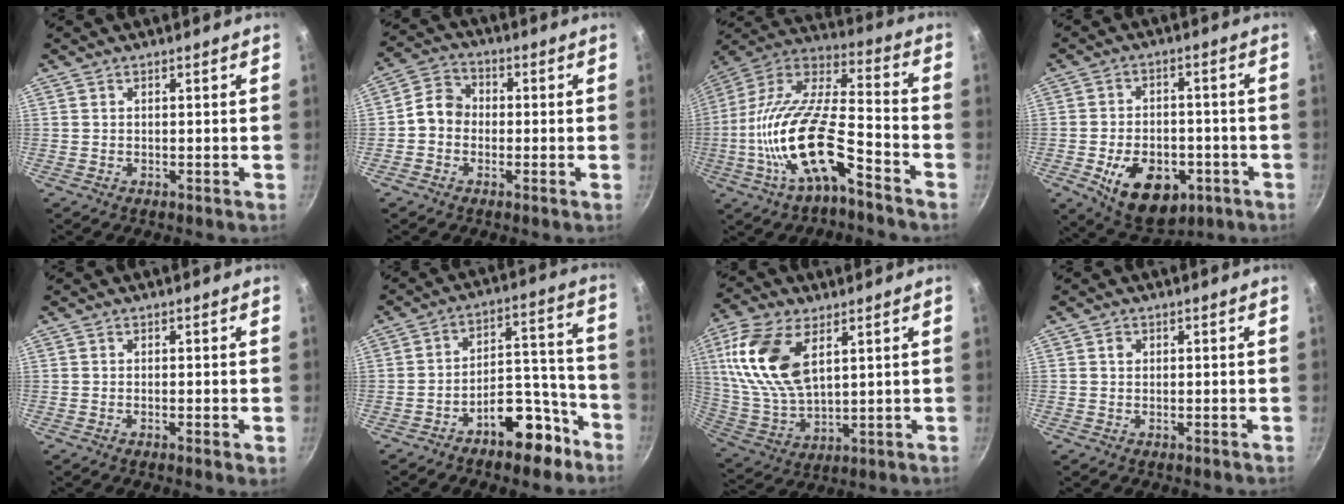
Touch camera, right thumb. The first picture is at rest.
{"total": 6.0, "force": [-0.9, 5.1, 3.1], "torque": [-0.027, 0.020, -0.035]}
{"total": 20.6, "force": [-8.5, 7.5, 17.1], "torque": [-0.315, 0.055, -0.173]}
{"total": 14.7, "force": [-5.3, 9.5, 9.8], "torque": [-0.123, 0.015, -0.068]}
{"total": 1.5, "force": [-0.4, 0.1, 1.5], "torque": [-0.024, -0.006, -0.008]}
{"total": 12.4, "force": [-7.8, 6.0, 7.4], "torque": [-0.065, 0.091, -0.107]}
{"total": 16.9, "force": [6.0, 9.1, 12.9], "torque": [-0.246, -0.018, 0.125]}
{"total": 1.2, "force": [0.3, 1.0, 0.5], "torque": [-0.004, 0.002, 0.005]}